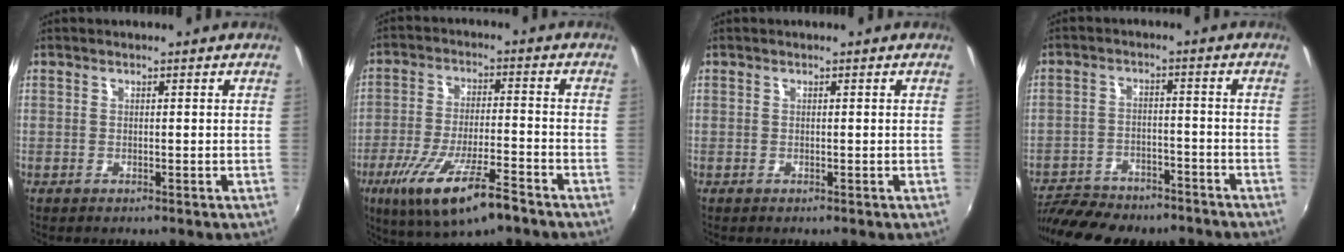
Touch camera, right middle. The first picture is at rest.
{"total": 15.0, "force": [-9.1, 3.6, 11.4], "torque": [-0.228, -0.041, -0.158]}
{"total": 0.0}
{"total": 15.5, "force": [-13.0, 5.5, 6.4], "torque": [-0.146, -0.019, -0.195]}